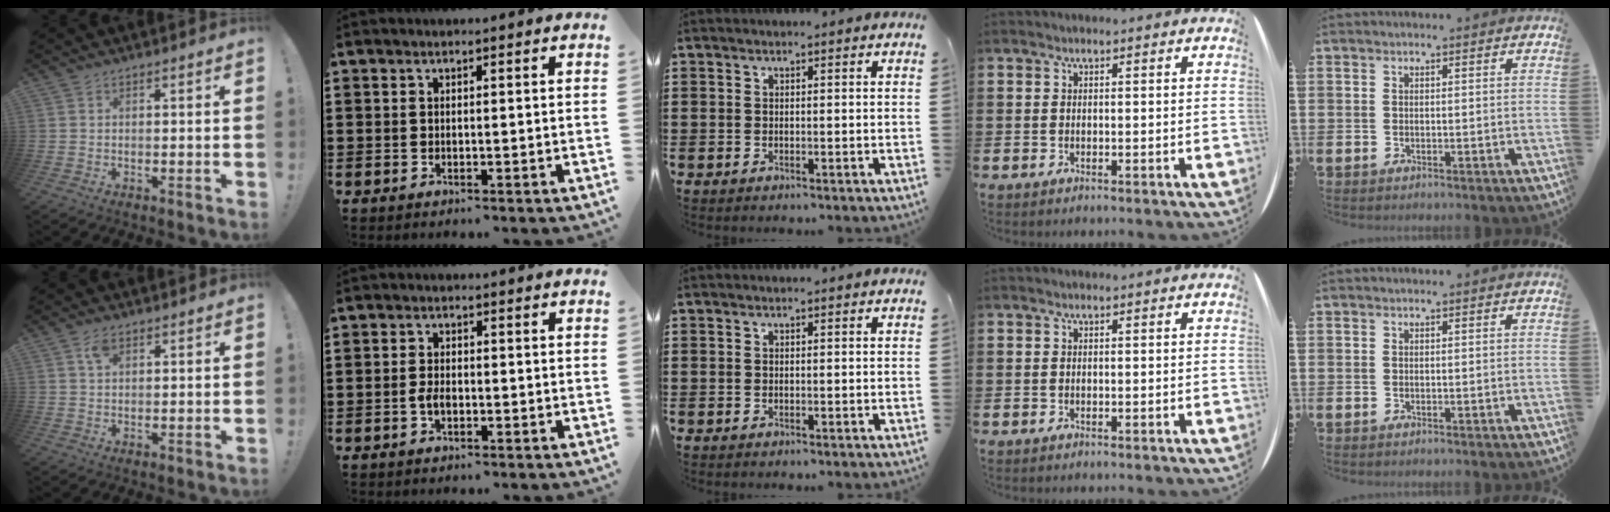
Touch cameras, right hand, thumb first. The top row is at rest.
{"thumb": {"total": 3.3, "force": [1.7, 1.8, 2.2], "torque": [-0.037, -0.002, 0.029]}, "index": {"total": 2.0, "force": [-0.8, 0.9, 1.7], "torque": [-0.041, -0.005, -0.015]}}